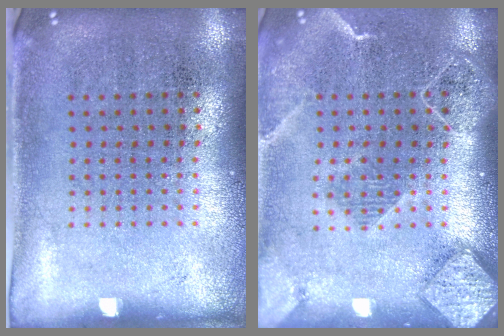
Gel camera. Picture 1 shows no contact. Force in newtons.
{"total": 2.3, "press": 2.0, "slide": 1.1}